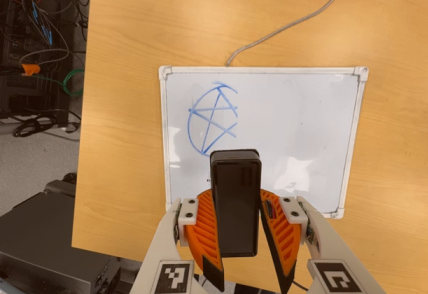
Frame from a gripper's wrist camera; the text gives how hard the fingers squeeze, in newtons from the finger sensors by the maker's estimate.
{"total": 8.7, "left": 8.5, "right": 8.8}